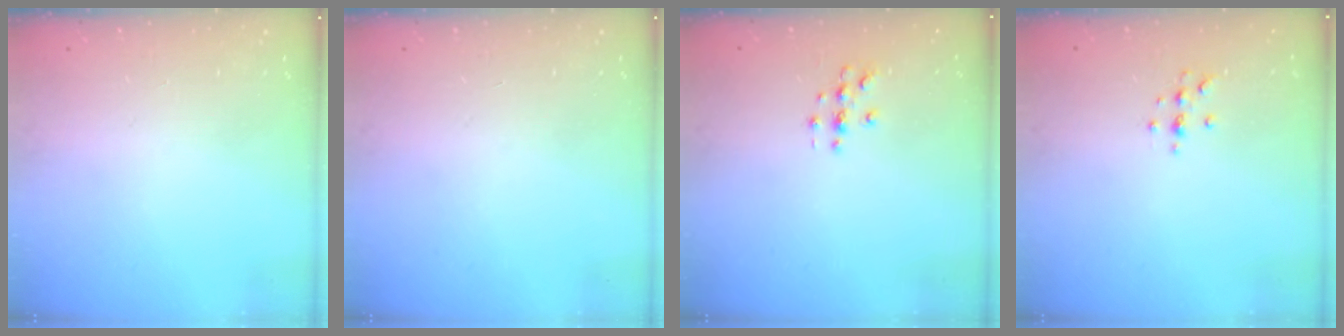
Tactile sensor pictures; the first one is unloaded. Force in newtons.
{"total": 0.0}
{"total": 3.0, "press": 3.0, "slide": 0.3}
{"total": 3.7, "press": 3.7, "slide": 0.5}